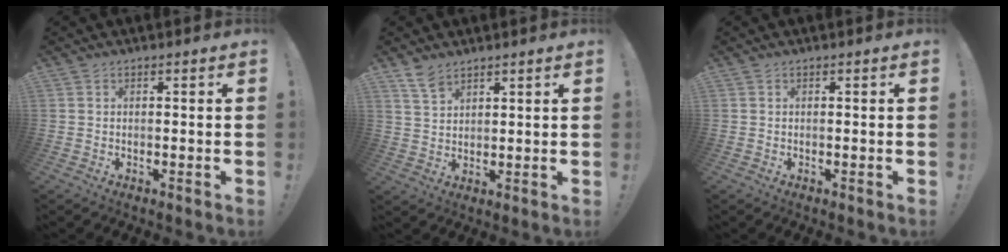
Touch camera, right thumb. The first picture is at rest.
{"total": 5.4, "force": [4.3, 2.4, 2.1], "torque": [-0.037, -0.024, 0.081]}
{"total": 0.0}